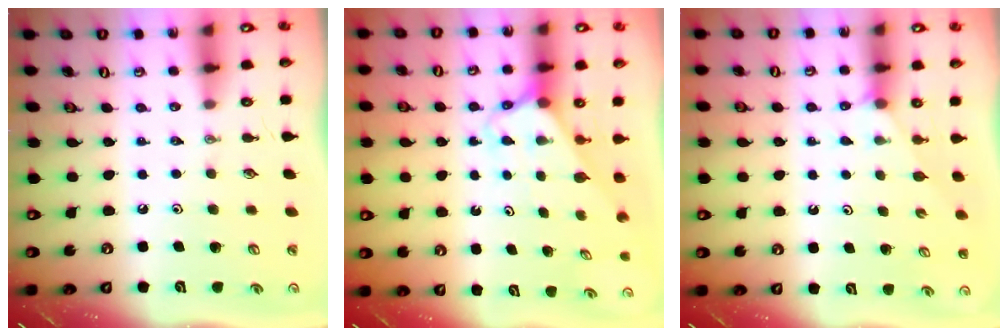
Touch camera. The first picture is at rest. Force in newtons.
{"total": 2.6, "press": 2.6, "slide": 0.1}
{"total": 2.9, "press": 2.9, "slide": 0.4}